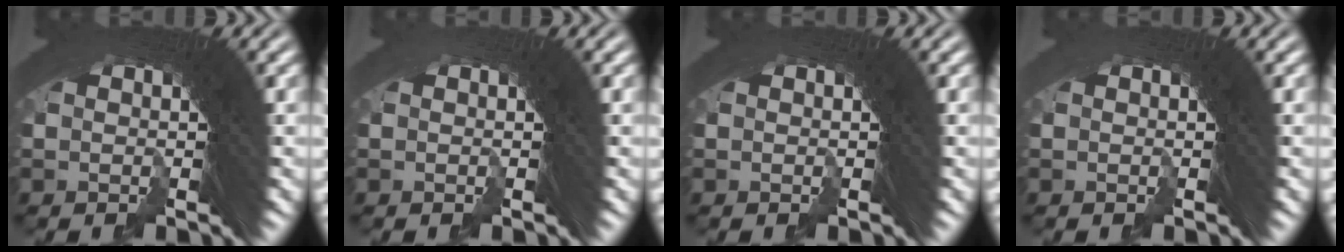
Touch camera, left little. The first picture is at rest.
{"total": 1.1, "force": [-0.3, -0.6, -0.9], "torque": [0.015, -0.003, -0.004]}
{"total": 0.0}
{"total": 0.7, "force": [-0.3, -0.3, -0.5], "torque": [0.010, -0.001, -0.005]}